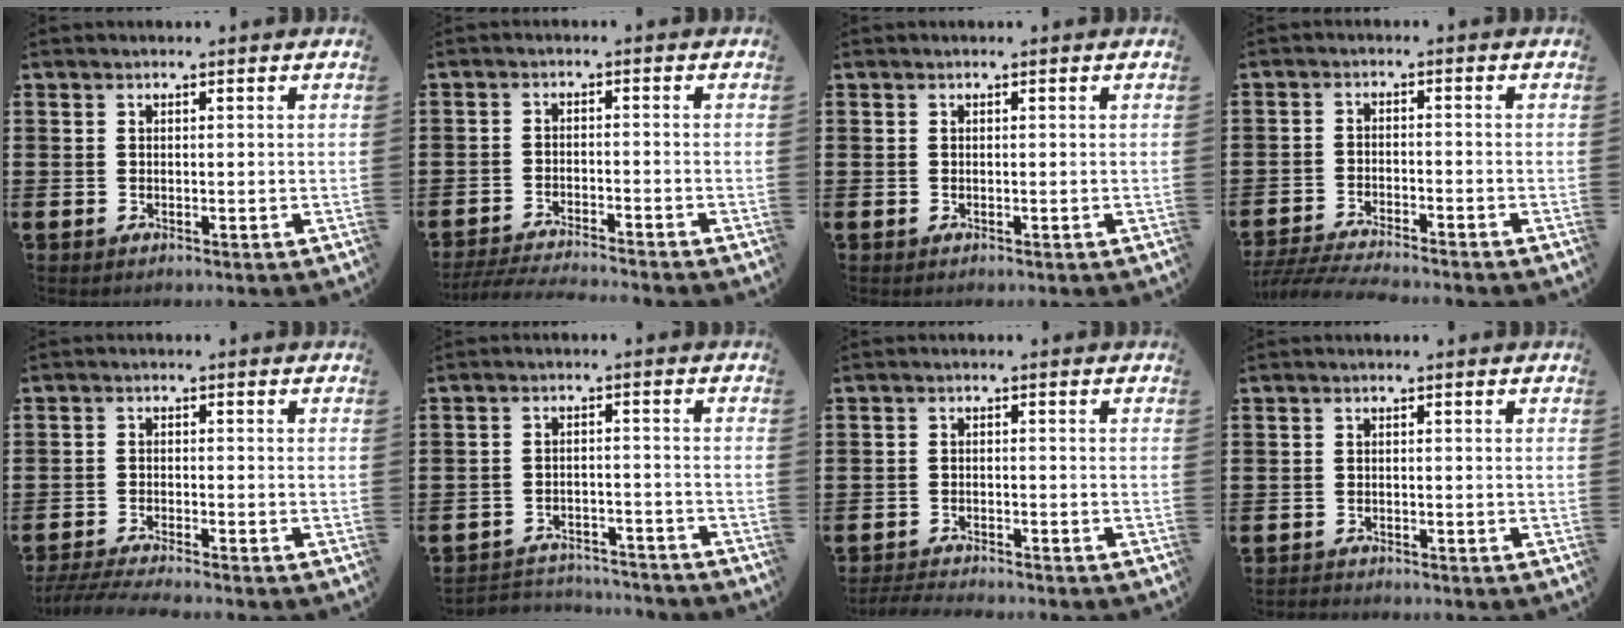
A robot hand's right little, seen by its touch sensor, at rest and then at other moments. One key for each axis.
{"total": 3.1, "fx": -3.0, "fy": -0.2, "fz": 0.7, "tx": -0.011, "ty": -0.001, "tz": -0.060}
{"total": 0.0}
{"total": 3.8, "fx": -3.7, "fy": -0.1, "fz": 1.0, "tx": -0.022, "ty": -0.007, "tz": -0.074}
{"total": 2.8, "fx": -2.5, "fy": -0.1, "fz": 1.2, "tx": -0.018, "ty": -0.002, "tz": -0.047}
{"total": 3.2, "fx": -3.1, "fy": 0.6, "fz": 0.0, "tx": -0.007, "ty": 0.004, "tz": -0.068}
{"total": 2.0, "fx": -2.0, "fy": 0.0, "fz": 0.1, "tx": -0.004, "ty": 0.002, "tz": -0.043}
{"total": 0.8, "fx": -0.8, "fy": 0.1, "fz": -0.1, "tx": -0.001, "ty": 0.000, "tz": -0.017}